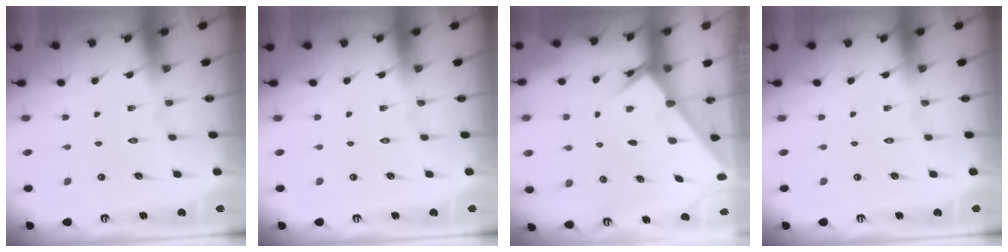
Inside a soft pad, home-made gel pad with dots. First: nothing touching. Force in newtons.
{"total": 0.0}
{"total": 2.2, "press": 2.2, "slide": 0.2}
{"total": 0.0}